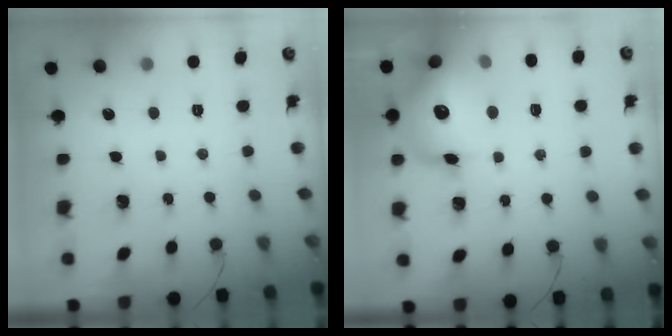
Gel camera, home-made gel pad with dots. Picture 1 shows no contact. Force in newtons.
{"total": 19.8, "press": 19.5, "slide": 3.6}